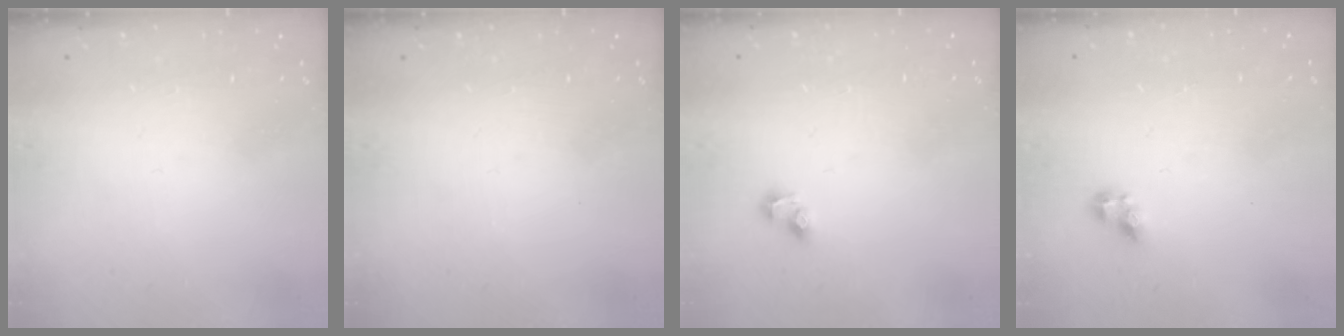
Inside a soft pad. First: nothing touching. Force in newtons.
{"total": 0.0}
{"total": 2.7, "press": 2.5, "slide": 1.2}
{"total": 5.1, "press": 5.1, "slide": 0.3}